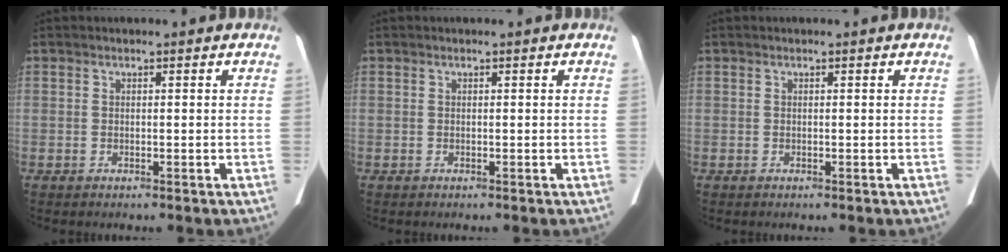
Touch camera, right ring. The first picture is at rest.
{"total": 0.0}
{"total": 0.0}